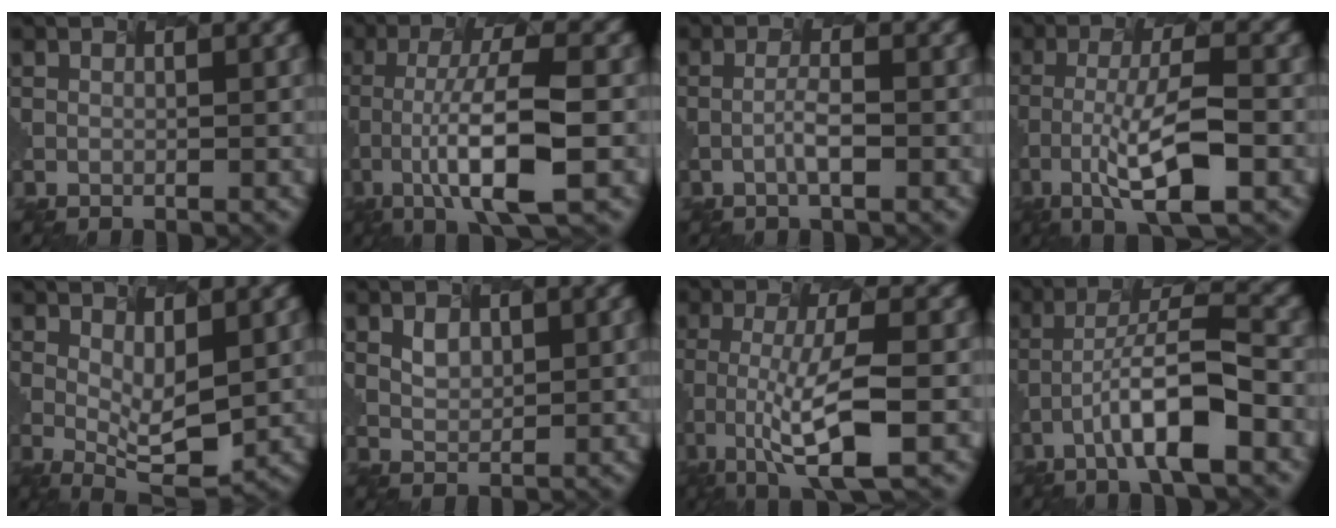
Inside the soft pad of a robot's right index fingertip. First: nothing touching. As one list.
[{"total": 7.4, "force": [-3.1, 1.0, 6.6], "torque": [-0.131, 0.001, -0.030]}, {"total": 1.6, "force": [-1.3, -0.6, 0.7], "torque": [-0.039, -0.006, 0.004]}, {"total": 6.3, "force": [-3.2, 0.8, 5.4], "torque": [-0.113, 0.000, -0.032]}, {"total": 2.7, "force": [-0.4, 0.3, 2.7], "torque": [-0.072, -0.019, 0.028]}, {"total": 0.5, "force": [0.1, -0.1, -0.5], "torque": [-0.023, -0.009, 0.037]}, {"total": 6.4, "force": [-3.0, 0.8, 5.6], "torque": [-0.111, -0.006, -0.029]}, {"total": 6.6, "force": [-4.0, 0.3, 5.3], "torque": [-0.111, 0.010, -0.046]}]